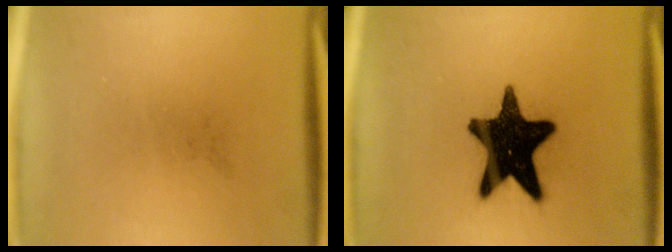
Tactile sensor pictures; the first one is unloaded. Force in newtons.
{"total": 18.0}